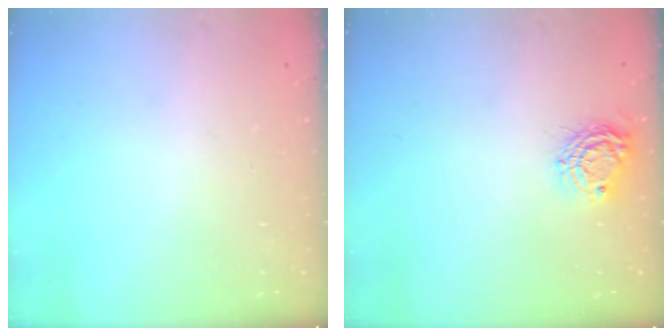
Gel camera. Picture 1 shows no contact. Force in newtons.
{"total": 8.8, "press": 8.8, "slide": 0.4}